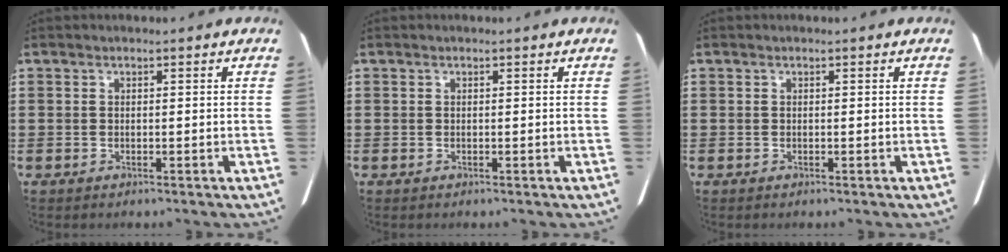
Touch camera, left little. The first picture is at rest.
{"total": 0.0}
{"total": 0.0}